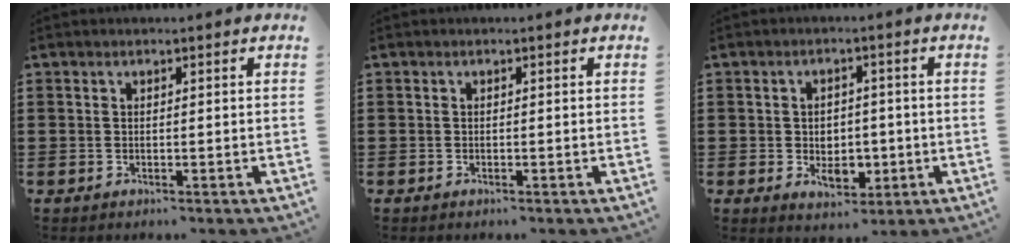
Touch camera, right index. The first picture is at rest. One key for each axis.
{"total": 0.0}
{"total": 4.2, "fx": -0.7, "fy": 3.4, "fz": 2.5, "tx": -0.029, "ty": -0.002, "tz": -0.018}